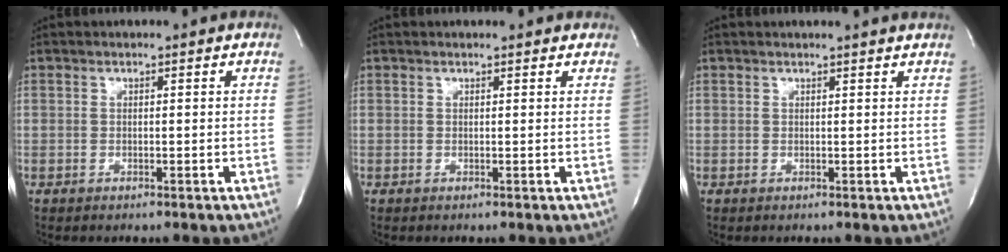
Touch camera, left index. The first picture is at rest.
{"total": 3.0, "force": [2.9, 0.8, 0.6], "torque": [-0.011, 0.008, 0.022]}
{"total": 3.3, "force": [3.2, -0.5, 0.9], "torque": [-0.014, 0.002, 0.028]}